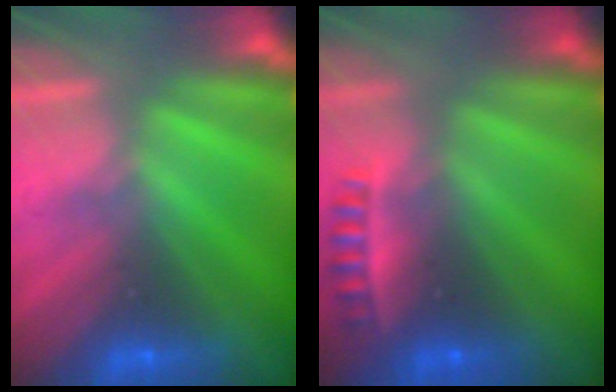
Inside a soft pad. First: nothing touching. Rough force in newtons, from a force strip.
{"total": 2.4}